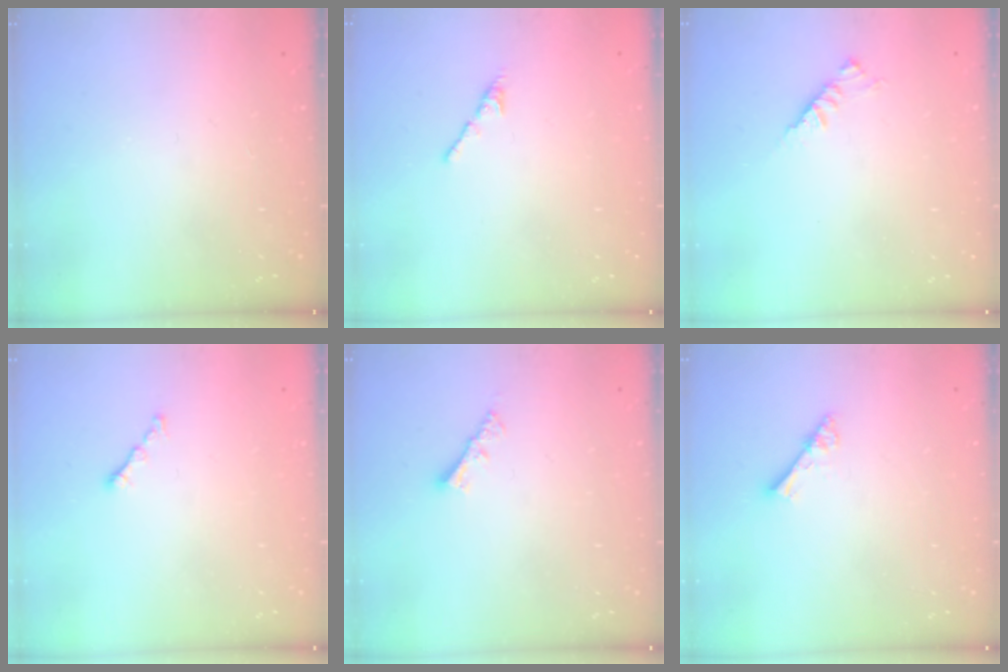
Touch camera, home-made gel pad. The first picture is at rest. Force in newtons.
{"total": 2.7, "press": 2.7, "slide": 0.7}
{"total": 2.9, "press": 2.8, "slide": 0.7}
{"total": 0.8, "press": 0.7, "slide": 0.4}
{"total": 3.7, "press": 3.7, "slide": 0.5}
{"total": 2.8, "press": 2.8, "slide": 0.3}